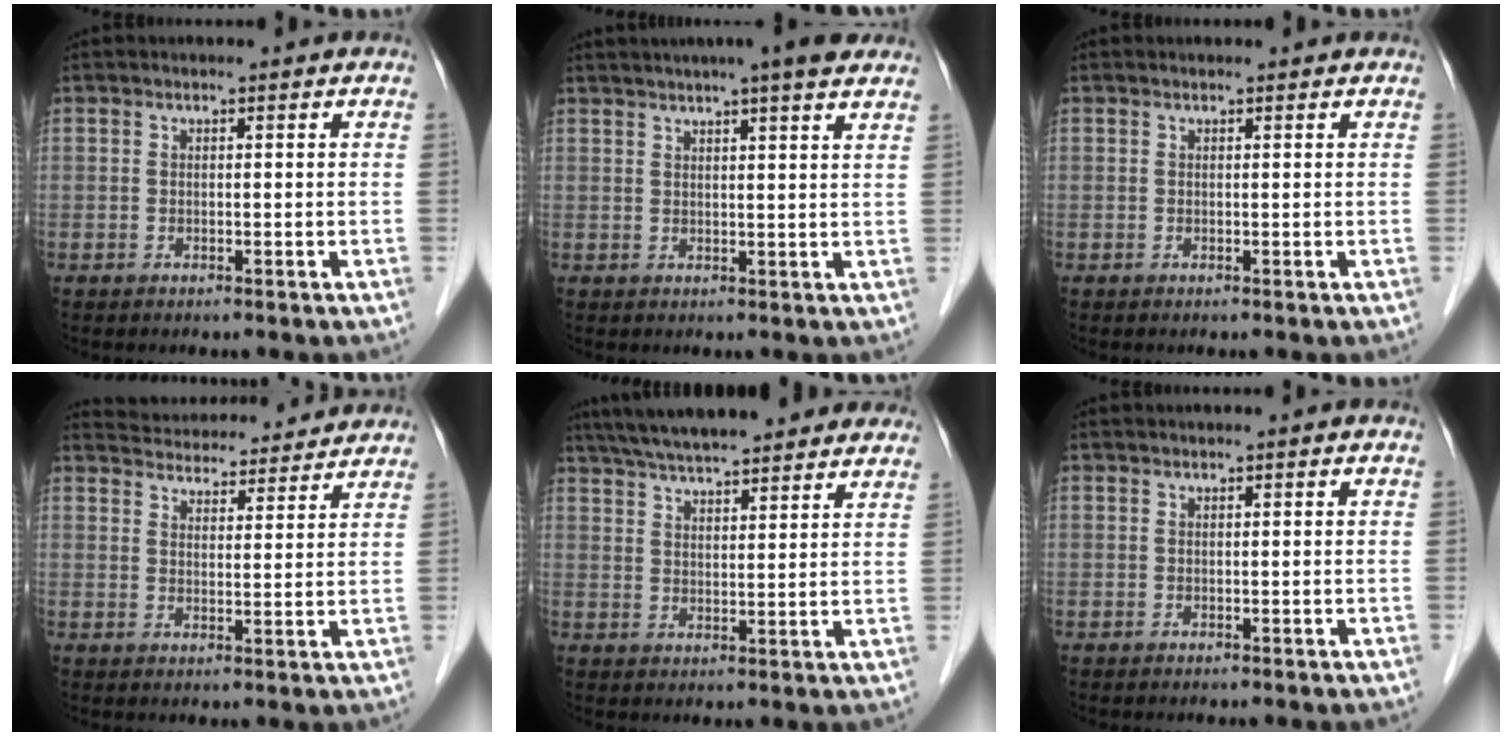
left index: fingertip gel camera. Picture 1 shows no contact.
{"total": 11.0, "force": [9.0, 0.6, 6.4], "torque": [-0.092, 0.020, 0.105]}
{"total": 0.8, "force": [0.7, 0.2, 0.1], "torque": [-0.007, 0.008, 0.010]}
{"total": 14.7, "force": [14.1, 2.9, 3.2], "torque": [-0.043, 0.028, 0.187]}
{"total": 18.4, "force": [16.0, 3.4, 8.5], "torque": [-0.135, 0.043, 0.224]}
{"total": 0.0}